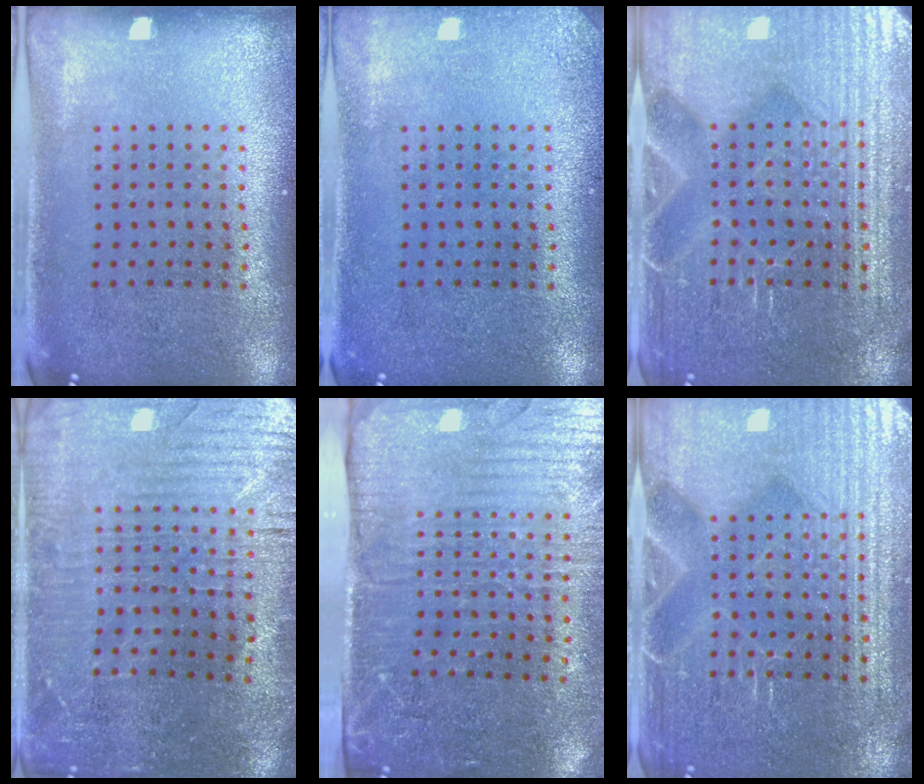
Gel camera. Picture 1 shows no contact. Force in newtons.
{"total": 1.4, "press": 1.4, "slide": 0.1}
{"total": 4.7, "press": 4.5, "slide": 1.1}
{"total": 2.2, "press": 2.2, "slide": 0.5}
{"total": 4.3, "press": 3.6, "slide": 2.3}
{"total": 4.7, "press": 4.5, "slide": 1.1}